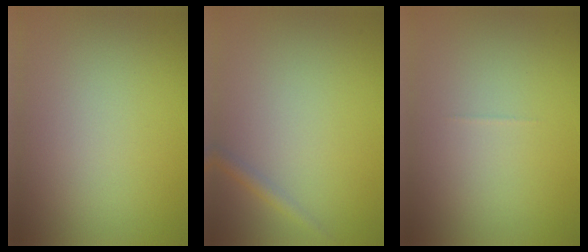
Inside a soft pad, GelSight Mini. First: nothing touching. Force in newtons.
{"total": 1.3, "press": 1.3, "slide": 0.1}
{"total": 0.0}